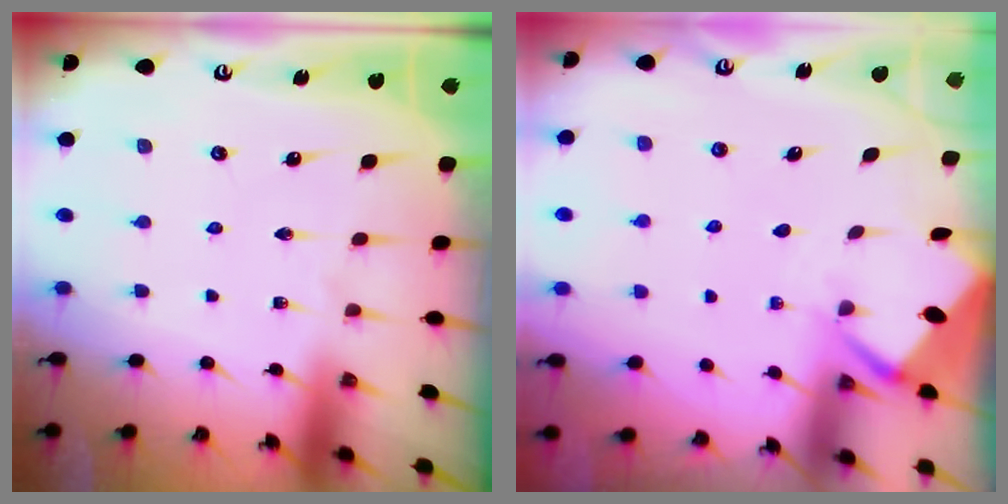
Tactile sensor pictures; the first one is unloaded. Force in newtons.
{"total": 2.6, "press": 2.6, "slide": 0.4}